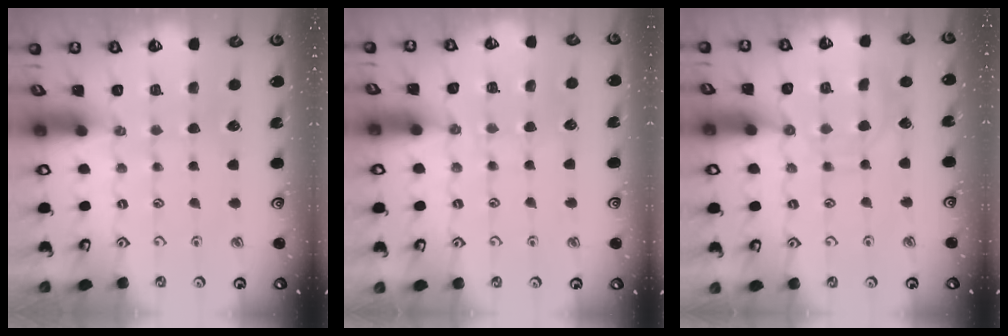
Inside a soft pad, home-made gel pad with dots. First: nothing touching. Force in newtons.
{"total": 5.3, "press": 5.3, "slide": 0.7}
{"total": 8.6, "press": 8.5, "slide": 0.8}